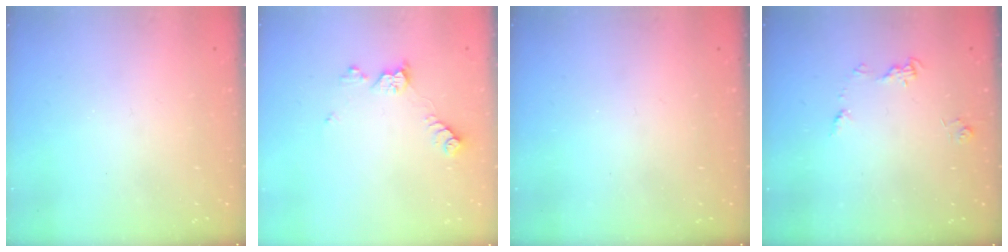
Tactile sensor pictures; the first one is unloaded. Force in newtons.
{"total": 8.8, "press": 8.8, "slide": 0.4}
{"total": 0.0}
{"total": 5.7, "press": 5.7, "slide": 0.6}